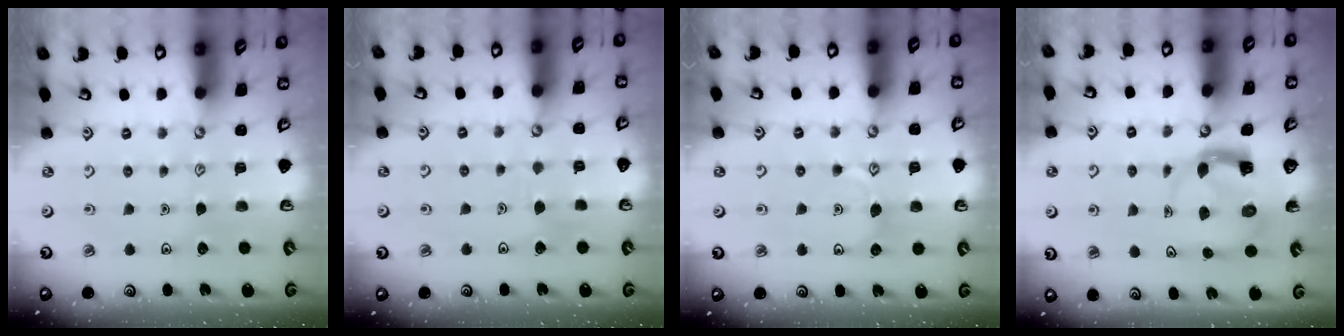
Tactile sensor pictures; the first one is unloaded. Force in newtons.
{"total": 2.9, "press": 2.9, "slide": 0.2}
{"total": 5.9, "press": 5.9, "slide": 0.3}
{"total": 4.0, "press": 4.0, "slide": 0.5}